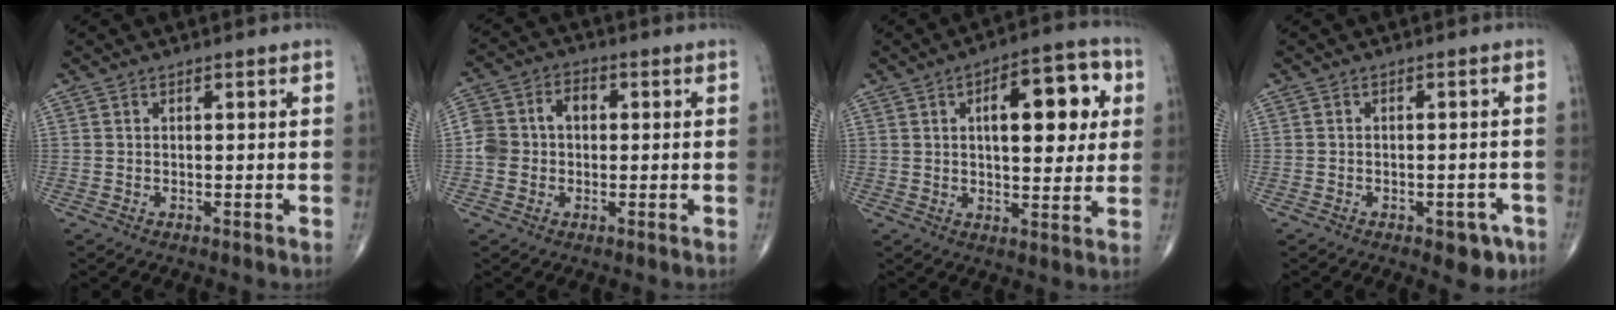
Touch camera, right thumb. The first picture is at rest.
{"total": 7.4, "force": [0.0, 6.0, 4.4], "torque": [-0.078, 0.032, -0.005]}
{"total": 14.9, "force": [3.7, 6.6, 12.9], "torque": [-0.140, 0.007, 0.049]}
{"total": 4.7, "force": [-2.5, 2.5, 3.2], "torque": [-0.020, 0.010, -0.027]}